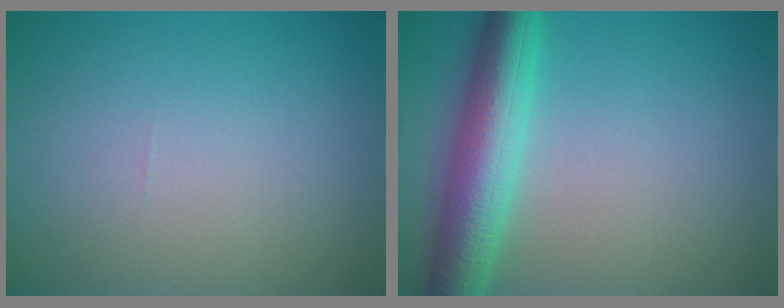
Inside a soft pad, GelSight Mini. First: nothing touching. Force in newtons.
{"total": 6.7, "press": 6.7, "slide": 0.0}